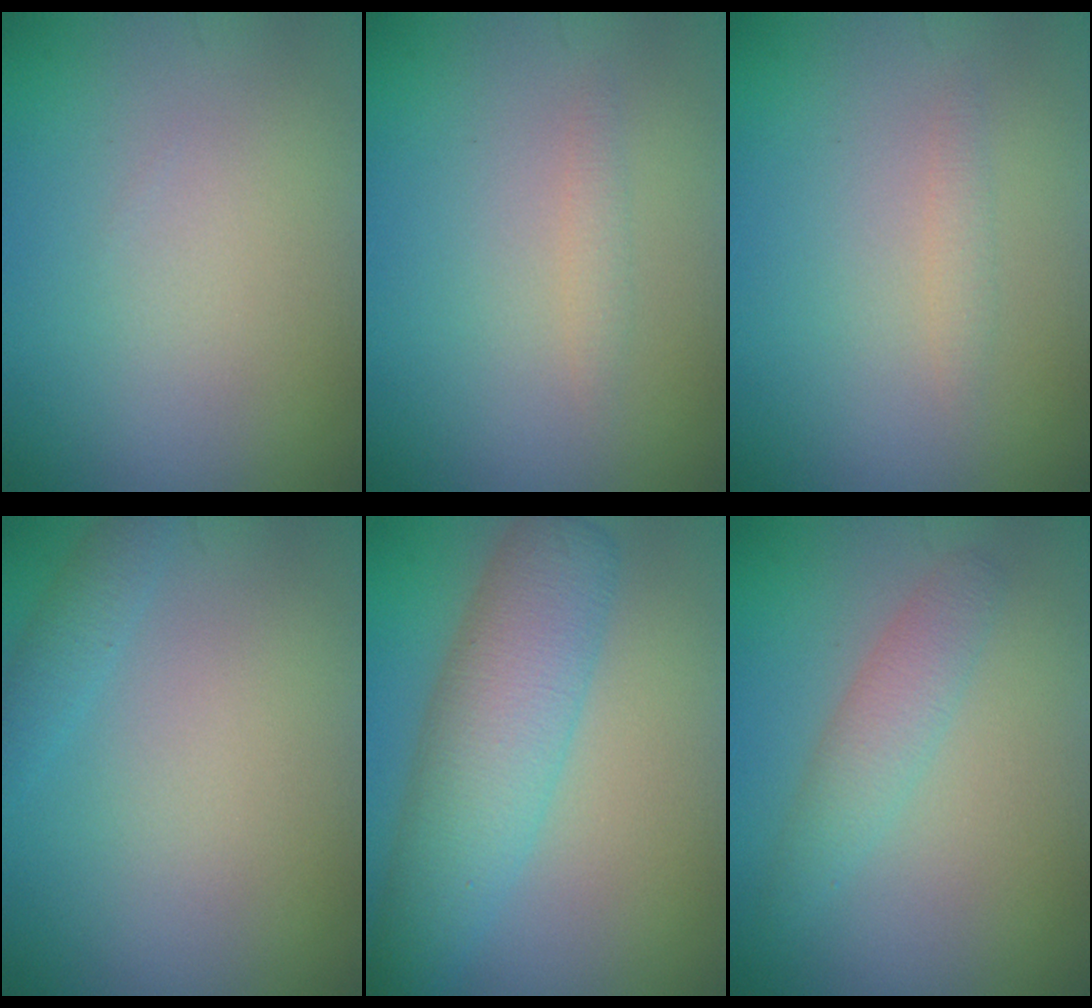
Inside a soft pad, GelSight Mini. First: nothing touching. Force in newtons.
{"total": 0.8, "press": 0.8, "slide": 0.1}
{"total": 0.8, "press": 0.8, "slide": 0.1}
{"total": 1.3, "press": 1.3, "slide": 0.1}
{"total": 6.5, "press": 6.5, "slide": 0.2}
{"total": 2.3, "press": 2.3, "slide": 0.0}